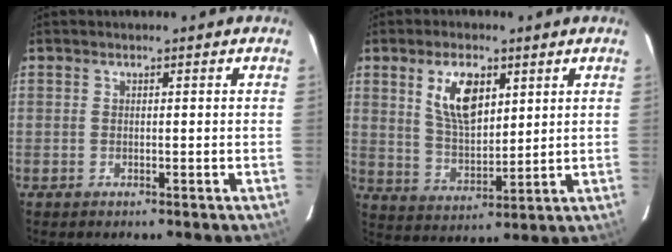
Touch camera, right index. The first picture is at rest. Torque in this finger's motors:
{"motor_torque": [0.29, 0.18, 0.60, 0.10]}